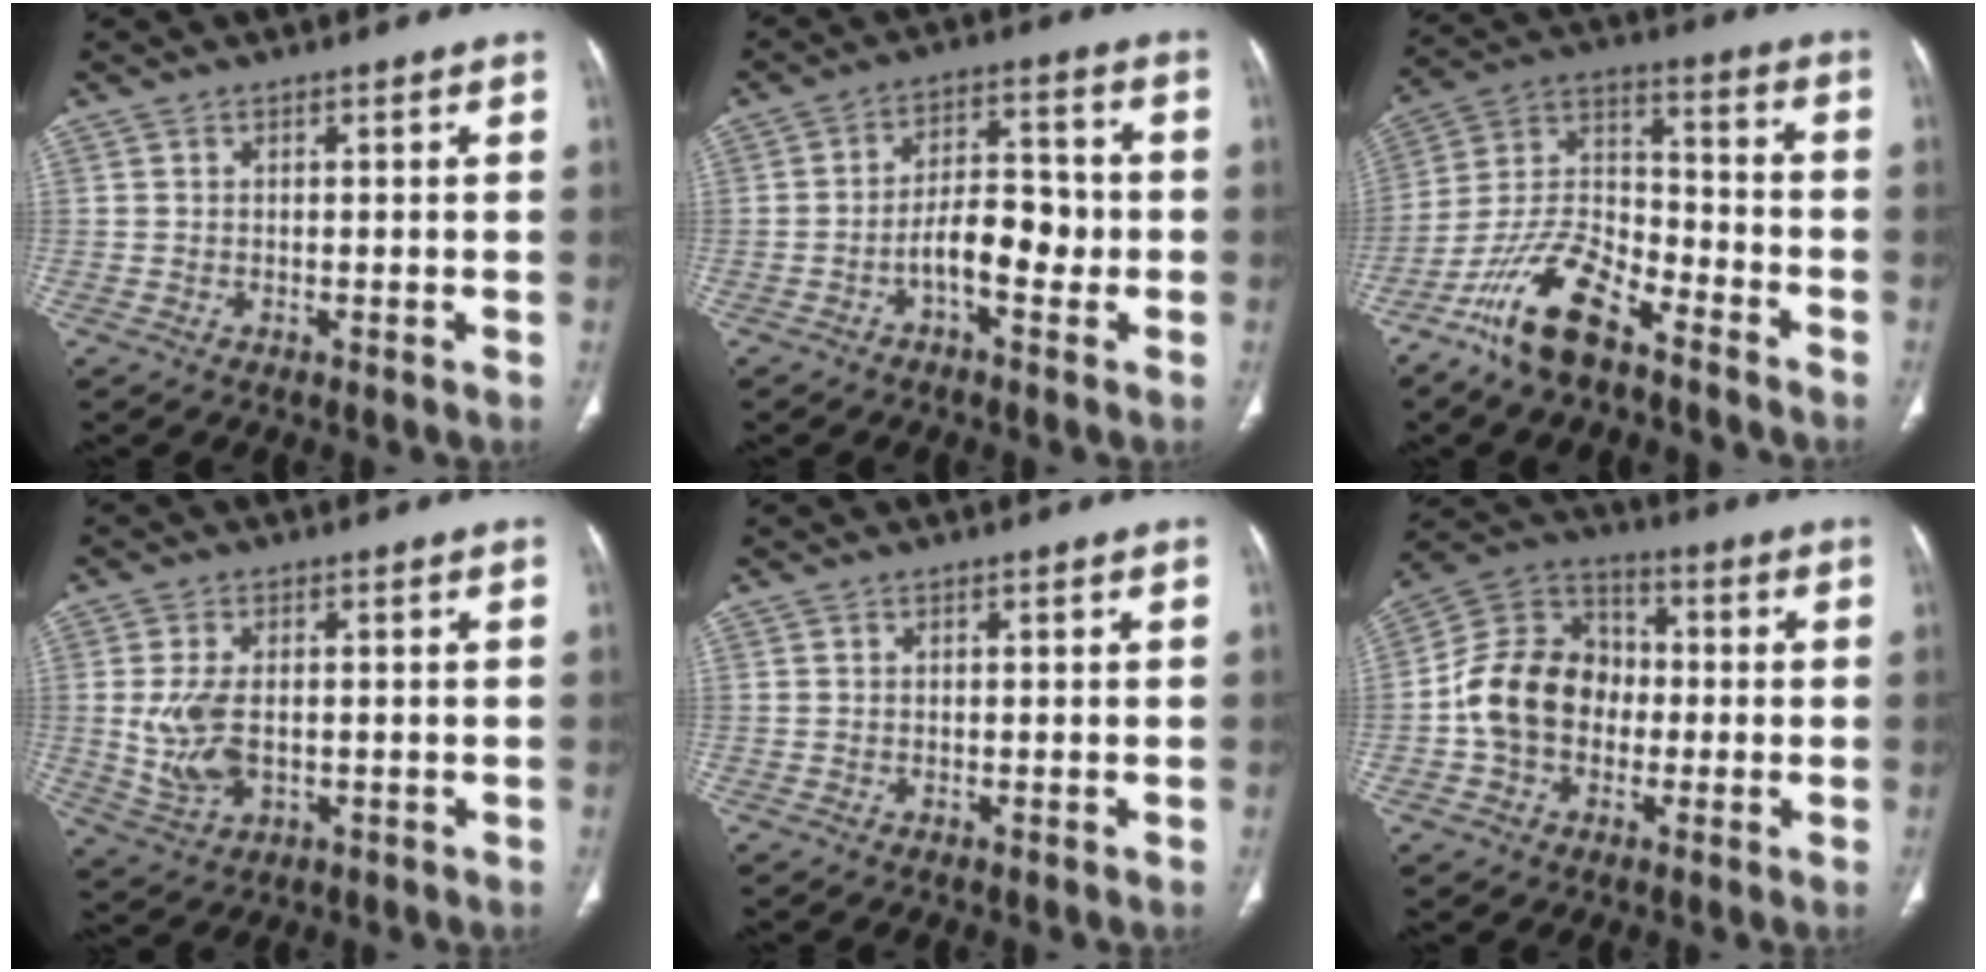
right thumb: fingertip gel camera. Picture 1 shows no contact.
{"total": 8.2, "force": [-2.5, 4.1, 6.7], "torque": [-0.091, 0.035, -0.046]}
{"total": 14.6, "force": [-10.0, 5.8, 8.9], "torque": [-0.167, 0.067, -0.194]}
{"total": 7.7, "force": [-0.3, 4.6, 6.2], "torque": [-0.131, -0.003, 0.005]}
{"total": 0.0}
{"total": 13.9, "force": [-1.7, 11.1, 8.2], "torque": [-0.129, 0.041, -0.038]}